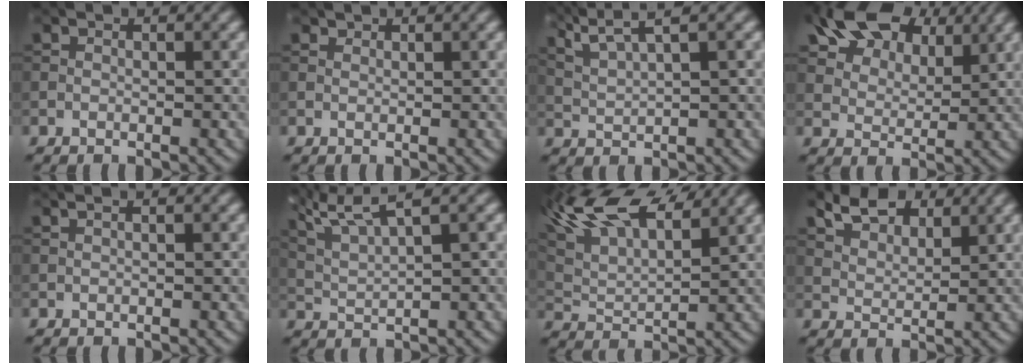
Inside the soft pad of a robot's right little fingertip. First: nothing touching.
{"total": 0.8, "force": [0.7, 0.2, 0.1], "torque": [-0.002, -0.001, 0.014]}
{"total": 5.5, "force": [4.0, 1.0, 3.6], "torque": [-0.073, 0.016, 0.060]}
{"total": 9.4, "force": [5.8, 5.3, 5.1], "torque": [-0.107, 0.016, 0.101]}
{"total": 3.0, "force": [1.6, 1.6, 2.0], "torque": [-0.015, 0.021, -0.004]}
{"total": 6.1, "force": [4.6, 1.2, 3.8], "torque": [-0.082, 0.019, 0.080]}
{"total": 11.5, "force": [8.3, 3.7, 7.0], "torque": [-0.154, 0.023, 0.134]}
{"total": 6.0, "force": [4.4, 2.8, 2.9], "torque": [-0.065, 0.003, 0.079]}